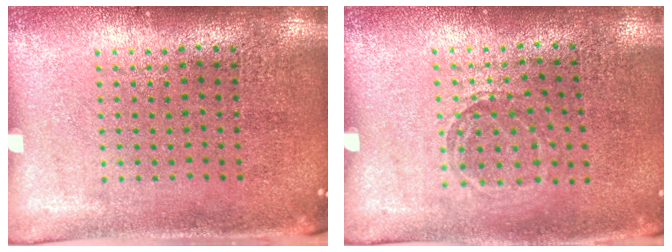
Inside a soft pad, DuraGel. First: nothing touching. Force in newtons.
{"total": 0.9, "press": 0.9, "slide": 0.2}